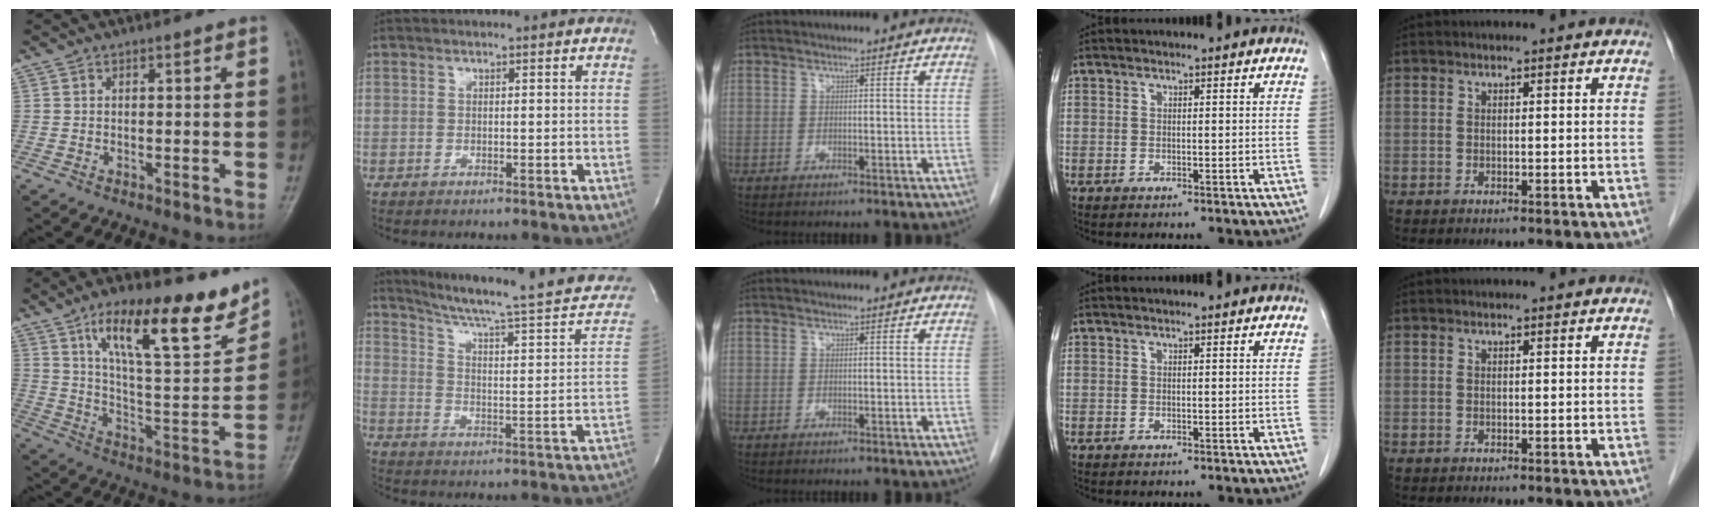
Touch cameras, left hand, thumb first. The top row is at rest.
{"thumb": {"total": 20.1, "force": [12.8, 6.0, 14.2], "torque": [-0.182, -0.065, 0.214]}, "index": {"total": 22.7, "force": [19.5, 1.9, 11.4], "torque": [-0.161, -0.026, 0.255]}}